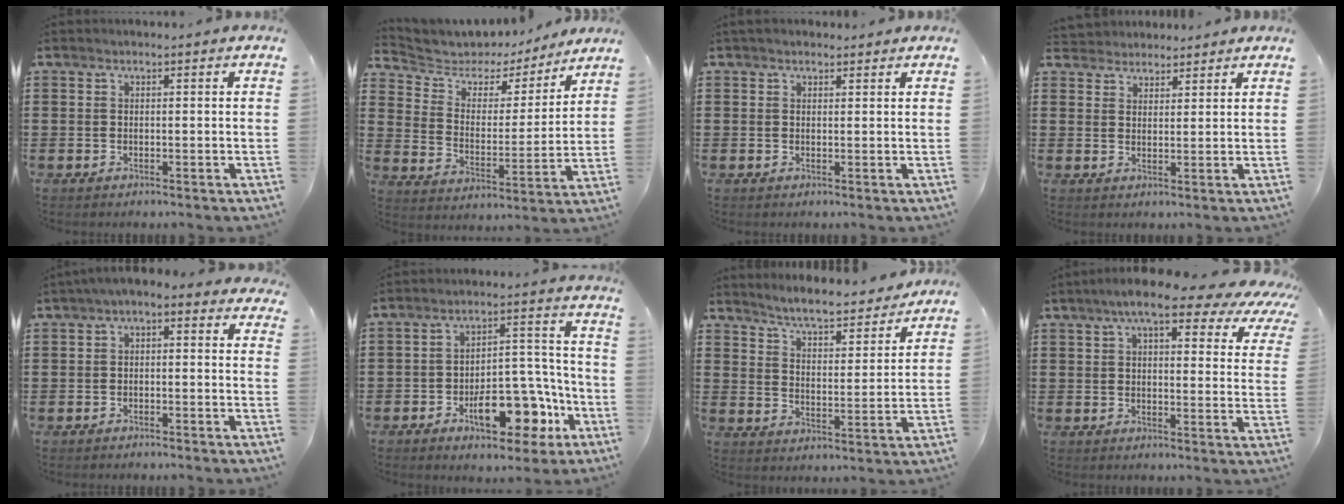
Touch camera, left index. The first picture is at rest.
{"total": 4.4, "force": [3.6, 2.5, 0.7], "torque": [-0.043, -0.027, 0.056]}
{"total": 1.4, "force": [1.1, 0.8, 0.3], "torque": [-0.009, 0.006, 0.023]}
{"total": 3.1, "force": [2.7, 1.3, -0.5], "torque": [-0.003, 0.000, 0.052]}
{"total": 1.8, "force": [-0.5, 0.9, 1.6], "torque": [-0.037, 0.004, -0.016]}
{"total": 12.1, "force": [-5.4, 6.1, 8.9], "torque": [-0.117, 0.017, -0.087]}
{"total": 5.5, "force": [5.4, -0.1, 1.4], "torque": [-0.053, -0.037, 0.089]}
{"total": 9.3, "force": [6.7, 2.5, 5.9], "torque": [-0.102, -0.022, 0.112]}